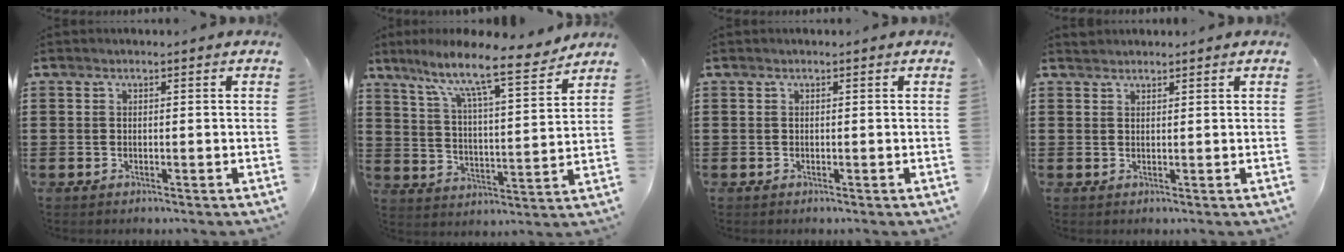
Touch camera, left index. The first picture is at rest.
{"total": 10.0, "force": [7.9, 0.7, 6.0], "torque": [-0.130, -0.052, 0.124]}
{"total": 0.0}
{"total": 1.1, "force": [1.0, 0.2, 0.0], "torque": [-0.003, 0.000, 0.021]}